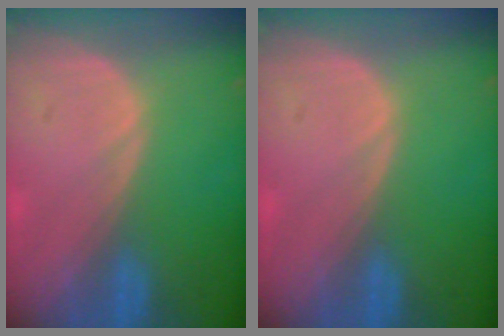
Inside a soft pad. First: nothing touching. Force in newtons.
{"total": 0.0}